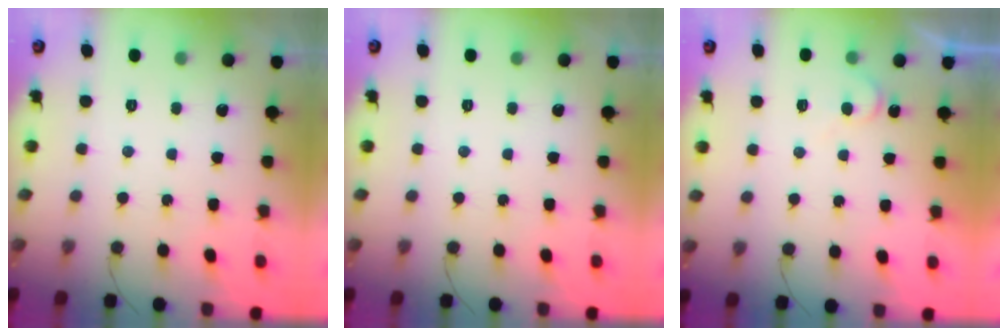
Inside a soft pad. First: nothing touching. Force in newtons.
{"total": 0.0}
{"total": 4.6, "press": 4.6, "slide": 0.4}